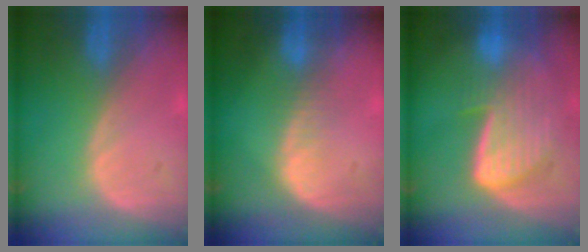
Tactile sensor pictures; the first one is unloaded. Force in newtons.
{"total": 2.4, "press": 2.4, "slide": 0.2}
{"total": 8.2, "press": 7.5, "slide": 3.4}